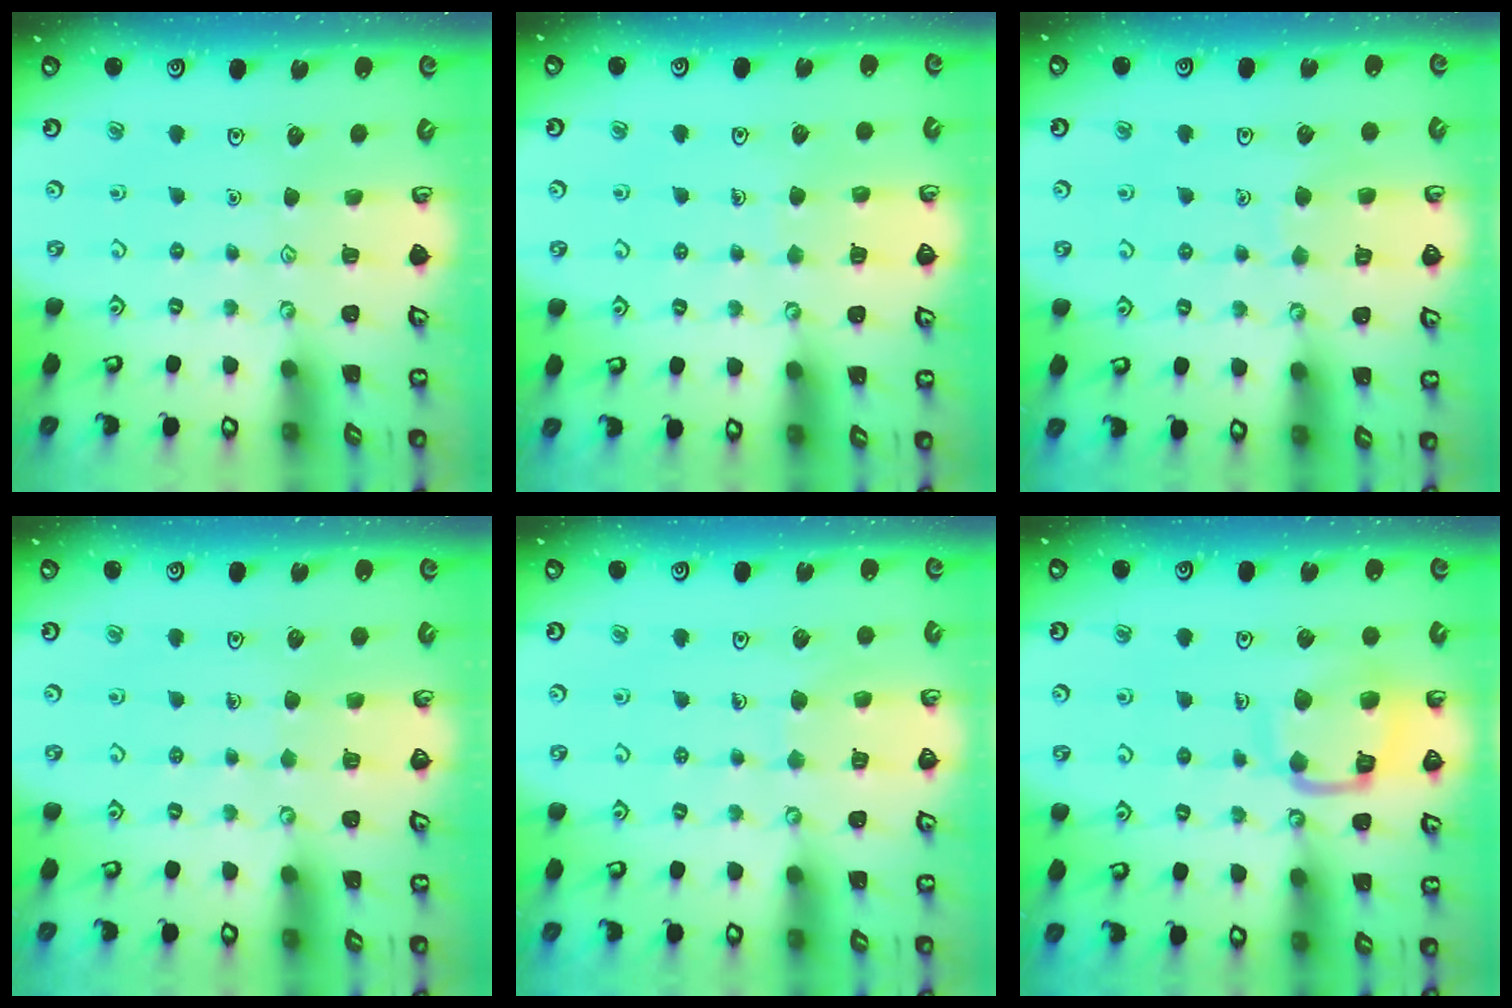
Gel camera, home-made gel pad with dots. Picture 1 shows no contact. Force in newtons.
{"total": 5.7, "press": 5.7, "slide": 0.4}
{"total": 5.2, "press": 5.2, "slide": 0.5}
{"total": 3.7, "press": 3.7, "slide": 0.2}
{"total": 5.8, "press": 5.8, "slide": 0.3}
{"total": 13.4, "press": 13.3, "slide": 1.4}